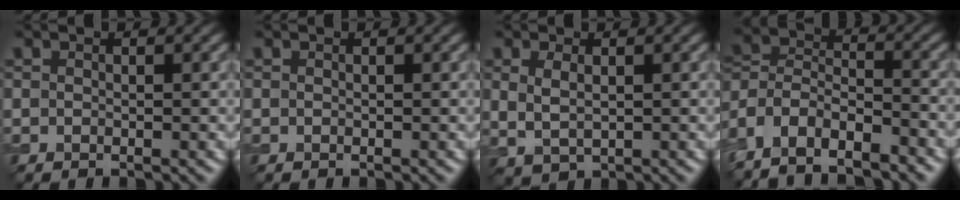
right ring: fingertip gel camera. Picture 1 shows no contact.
{"total": 0.0}
{"total": 1.9, "force": [0.9, 1.0, 1.3], "torque": [-0.030, -0.005, 0.027]}
{"total": 7.7, "force": [-6.2, 3.0, 3.4], "torque": [-0.068, 0.000, -0.117]}